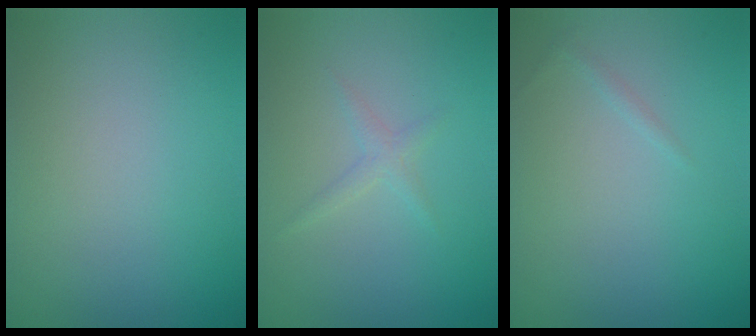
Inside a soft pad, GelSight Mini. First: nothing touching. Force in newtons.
{"total": 1.1, "press": 1.1, "slide": 0.0}
{"total": 0.5, "press": 0.5, "slide": 0.0}